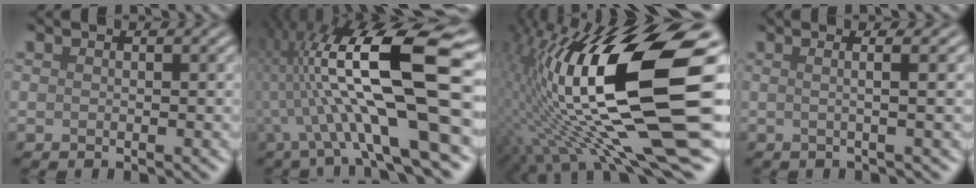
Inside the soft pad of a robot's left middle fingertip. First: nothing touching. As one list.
[{"total": 14.6, "force": [-0.7, 3.1, 14.2], "torque": [-0.251, 0.027, -0.006]}, {"total": 17.9, "force": [0.9, 5.6, 16.9], "torque": [-0.310, 0.002, 0.027]}, {"total": 4.3, "force": [0.9, 1.7, 3.8], "torque": [-0.042, 0.032, -0.022]}]